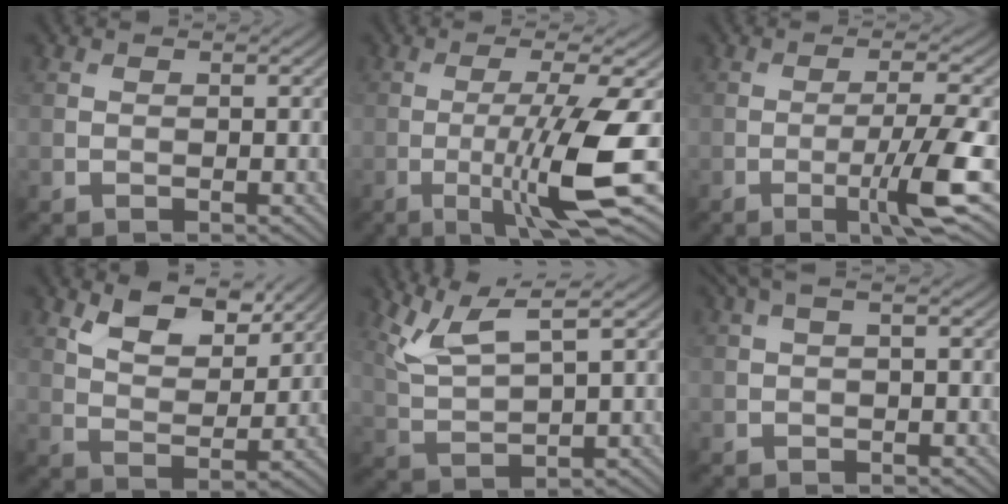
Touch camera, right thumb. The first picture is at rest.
{"total": 10.4, "force": [-2.6, 1.3, 10.0], "torque": [-0.158, 0.005, -0.045]}
{"total": 6.6, "force": [-2.2, 0.4, 6.3], "torque": [-0.103, 0.009, -0.046]}
{"total": 7.7, "force": [5.0, 3.4, 4.7], "torque": [-0.096, -0.007, 0.094]}
{"total": 6.3, "force": [4.0, 1.4, 4.6], "torque": [-0.107, 0.007, 0.089]}
{"total": 2.2, "force": [0.7, 0.5, 2.0], "torque": [-0.040, 0.011, 0.009]}